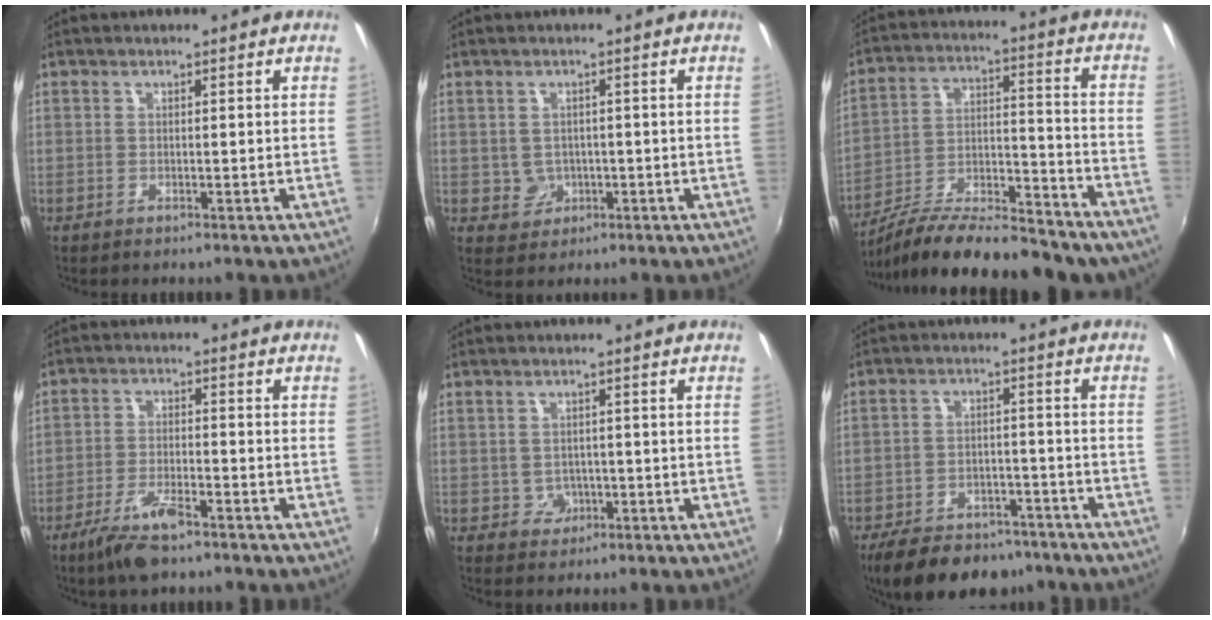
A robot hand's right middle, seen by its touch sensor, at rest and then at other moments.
{"total": 3.1, "force": [-0.3, 3.0, 0.6], "torque": [-0.014, 0.006, 0.002]}
{"total": 22.1, "force": [-17.5, 5.7, 12.4], "torque": [-0.214, -0.021, -0.266]}
{"total": 7.6, "force": [-5.3, 2.0, 5.0], "torque": [-0.117, -0.009, -0.100]}
{"total": 2.3, "force": [-0.6, 2.2, 0.3], "torque": [-0.008, 0.003, -0.004]}
{"total": 15.8, "force": [-12.0, 7.5, 6.9], "torque": [-0.157, -0.001, -0.173]}